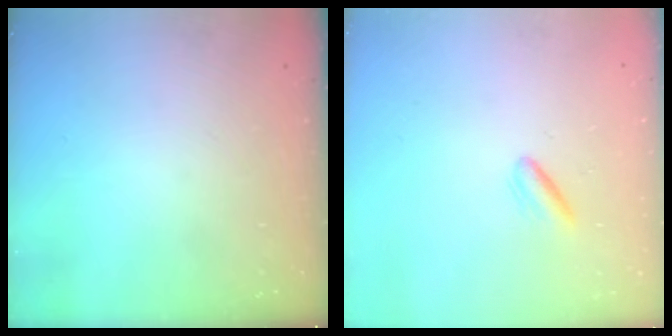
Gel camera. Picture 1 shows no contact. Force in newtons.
{"total": 2.5, "press": 2.4, "slide": 0.9}